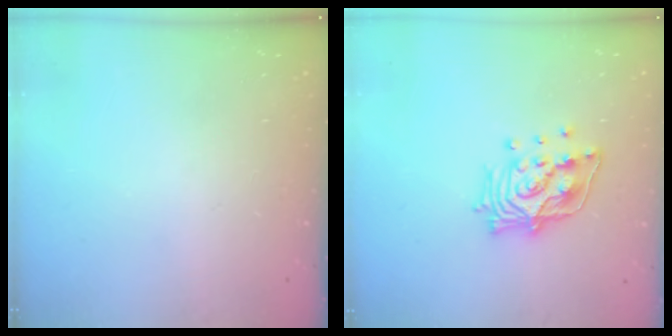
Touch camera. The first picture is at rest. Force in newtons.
{"total": 15.2, "press": 15.1, "slide": 2.0}